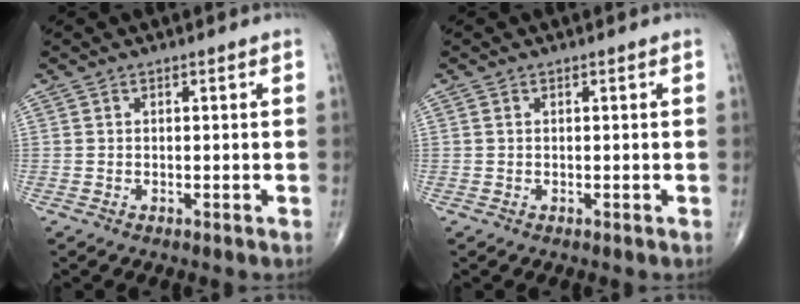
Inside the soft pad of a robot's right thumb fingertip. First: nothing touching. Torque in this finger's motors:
{"motor_torque": [-0.32, 0.09, -0.11, -0.10, 0.02]}